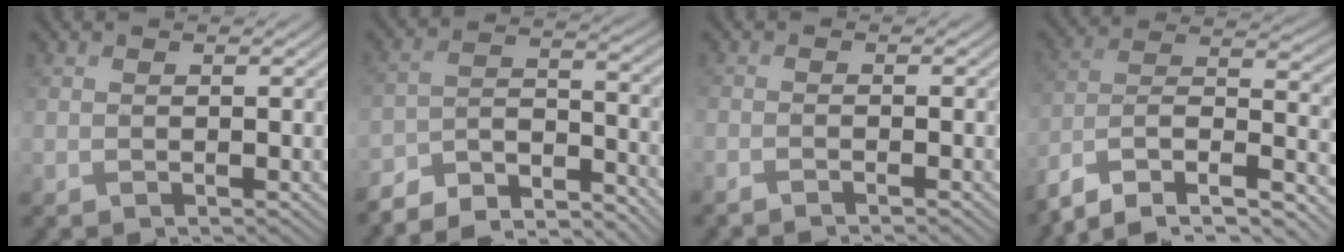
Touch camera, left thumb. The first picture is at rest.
{"total": 9.7, "force": [-9.0, 2.0, 3.1], "torque": [-0.059, 0.004, -0.164]}
{"total": 1.7, "force": [-1.4, 0.2, 1.0], "torque": [-0.014, -0.003, -0.034]}
{"total": 13.9, "force": [-10.0, 5.4, 8.0], "torque": [-0.200, -0.013, -0.176]}